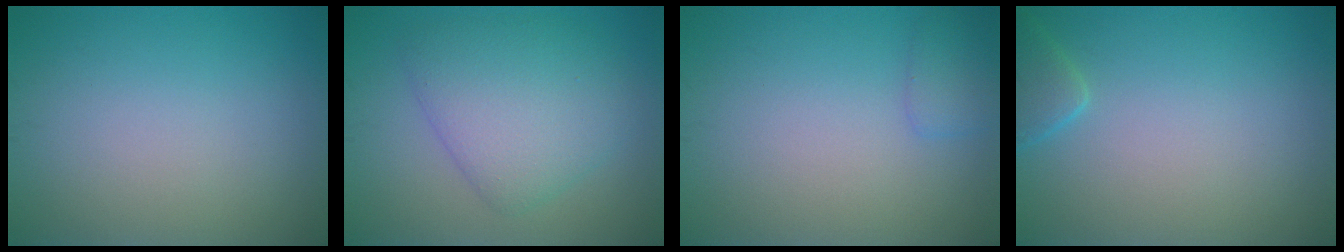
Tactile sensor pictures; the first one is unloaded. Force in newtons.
{"total": 5.7, "press": 5.7, "slide": 0.2}
{"total": 1.3, "press": 1.3, "slide": 0.0}
{"total": 1.9, "press": 1.9, "slide": 0.2}